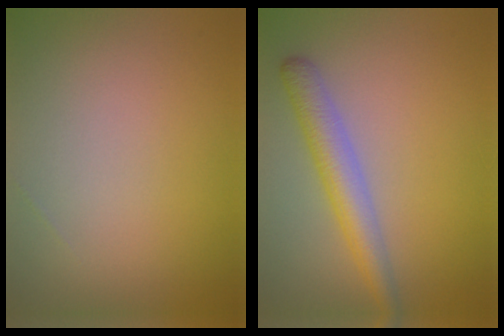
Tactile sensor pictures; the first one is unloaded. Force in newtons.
{"total": 3.7, "press": 3.7, "slide": 0.1}